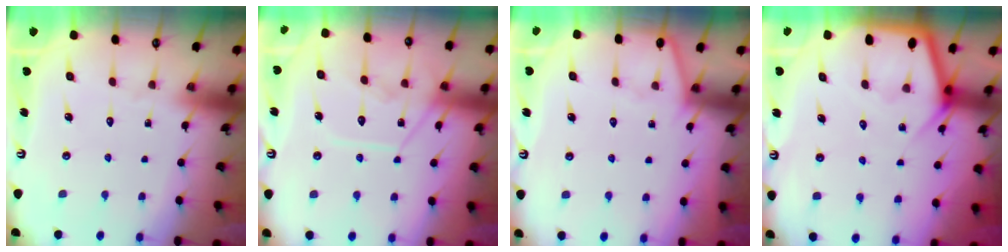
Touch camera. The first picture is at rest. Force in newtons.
{"total": 12.9, "press": 12.9, "slide": 1.2}
{"total": 3.1, "press": 3.1, "slide": 0.4}
{"total": 4.2, "press": 4.1, "slide": 0.4}